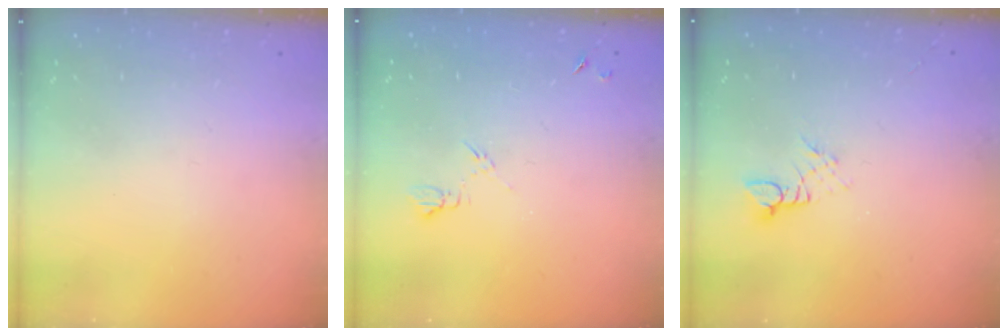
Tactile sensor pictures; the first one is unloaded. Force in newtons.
{"total": 5.2, "press": 5.1, "slide": 0.7}
{"total": 2.7, "press": 2.7, "slide": 0.2}